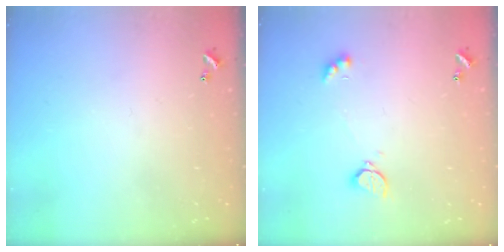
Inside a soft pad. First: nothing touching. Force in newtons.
{"total": 2.6, "press": 2.5, "slide": 0.7}